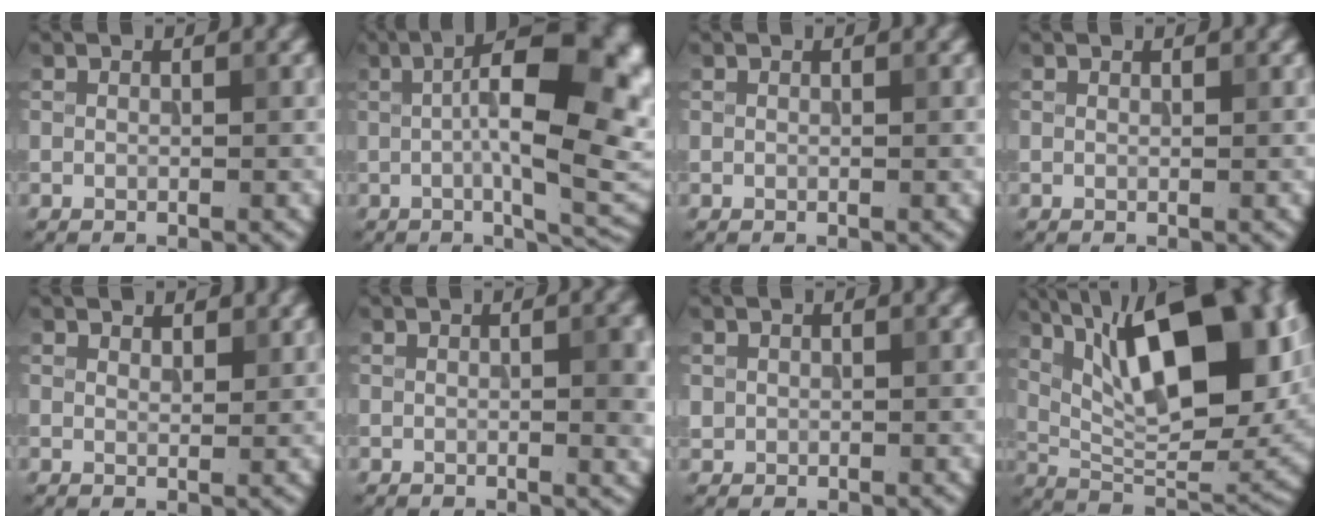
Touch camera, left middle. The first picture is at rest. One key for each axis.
{"total": 14.7, "fx": 0.9, "fy": 5.1, "fz": 13.7, "tx": -0.158, "ty": 0.018, "tz": 0.006}
{"total": 0.0}
{"total": 0.0}
{"total": 1.6, "fx": 1.5, "fy": 0.5, "fz": 0.4, "tx": -0.009, "ty": 0.000, "tz": 0.022}
{"total": 3.0, "fx": 0.1, "fy": 0.8, "fz": 2.9, "tx": -0.036, "ty": 0.000, "tz": 0.001}
{"total": 0.7, "fx": 0.1, "fy": 0.7, "fz": 0.0, "tx": 0.006, "ty": -0.004, "tz": 0.005}
{"total": 14.8, "fx": 4.9, "fy": 5.8, "fz": 12.8, "tx": -0.189, "ty": 0.007, "tz": 0.076}